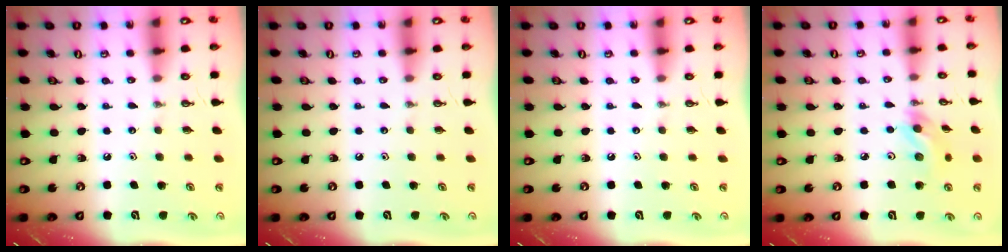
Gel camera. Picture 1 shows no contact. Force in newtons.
{"total": 0.0}
{"total": 0.0}
{"total": 9.5, "press": 9.2, "slide": 2.2}